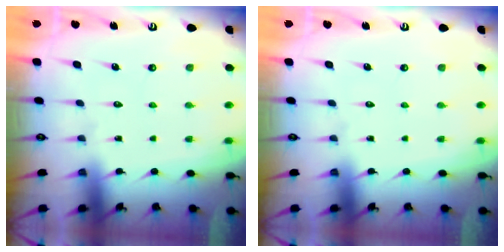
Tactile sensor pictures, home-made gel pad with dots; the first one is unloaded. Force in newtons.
{"total": 0.0}